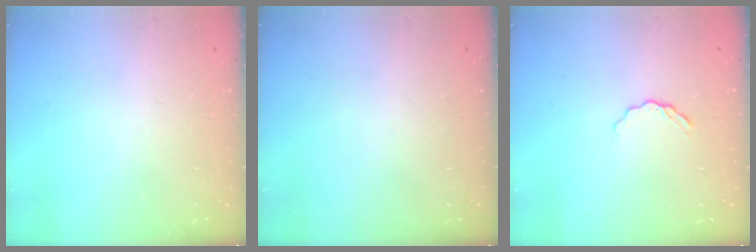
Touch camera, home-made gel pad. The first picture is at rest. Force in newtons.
{"total": 0.0}
{"total": 3.2, "press": 3.1, "slide": 0.4}